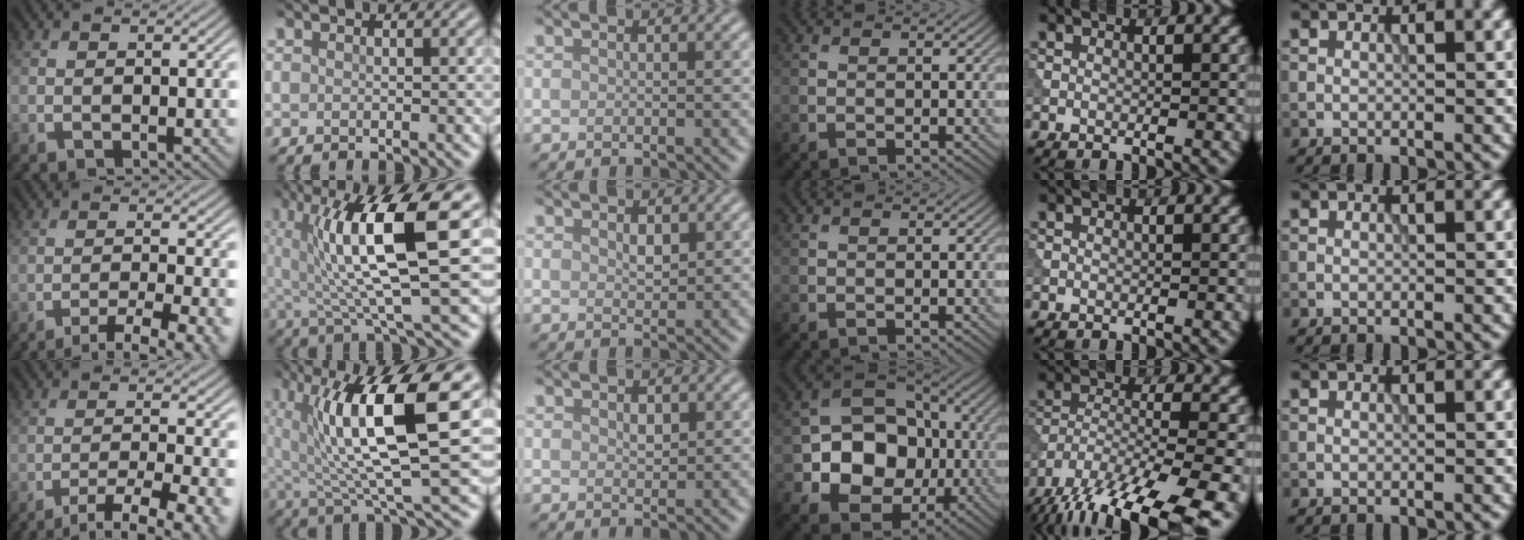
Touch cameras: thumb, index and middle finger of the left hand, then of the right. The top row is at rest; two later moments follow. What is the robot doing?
{"motion": "extract", "object": "tissue"}